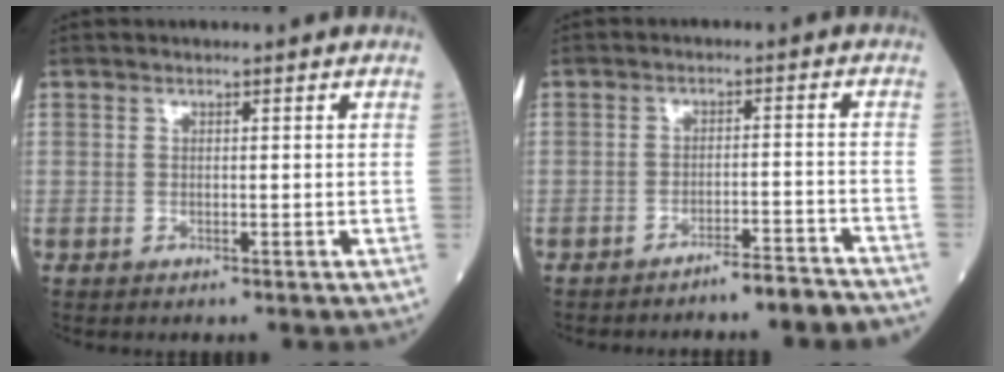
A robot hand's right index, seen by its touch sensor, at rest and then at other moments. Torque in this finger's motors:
{"motor_torque": [-0.16, -0.23, 0.17, 0.00]}